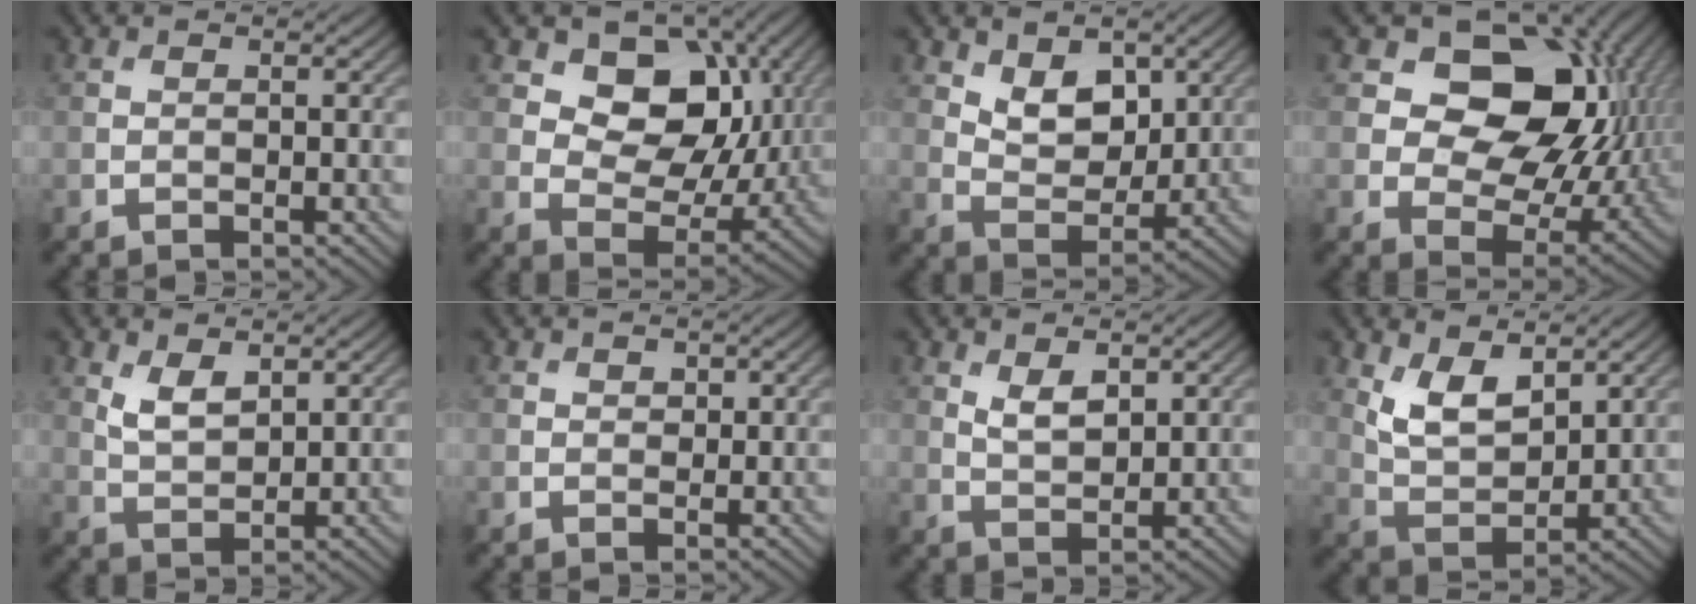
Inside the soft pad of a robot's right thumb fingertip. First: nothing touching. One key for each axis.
{"total": 10.9, "fx": 3.7, "fy": 7.8, "fz": 6.6, "tx": -0.109, "ty": -0.009, "tz": 0.053}
{"total": 6.1, "fx": 3.1, "fy": 3.7, "fz": 3.8, "tx": -0.076, "ty": -0.018, "tz": 0.049}
{"total": 15.8, "fx": 4.3, "fy": 11.2, "fz": 10.3, "tx": -0.159, "ty": 0.004, "tz": 0.076}
{"total": 3.5, "fx": 1.9, "fy": 1.7, "fz": 2.3, "tx": -0.055, "ty": -0.007, "tz": 0.044}
{"total": 1.0, "fx": 0.6, "fy": 0.8, "fz": 0.3, "tx": -0.003, "ty": -0.004, "tz": 0.010}
{"total": 3.1, "fx": 1.6, "fy": 1.5, "fz": 2.1, "tx": -0.047, "ty": -0.006, "tz": 0.037}
{"total": 6.5, "fx": 3.5, "fy": 3.3, "fz": 4.4, "tx": -0.097, "ty": -0.014, "tz": 0.068}